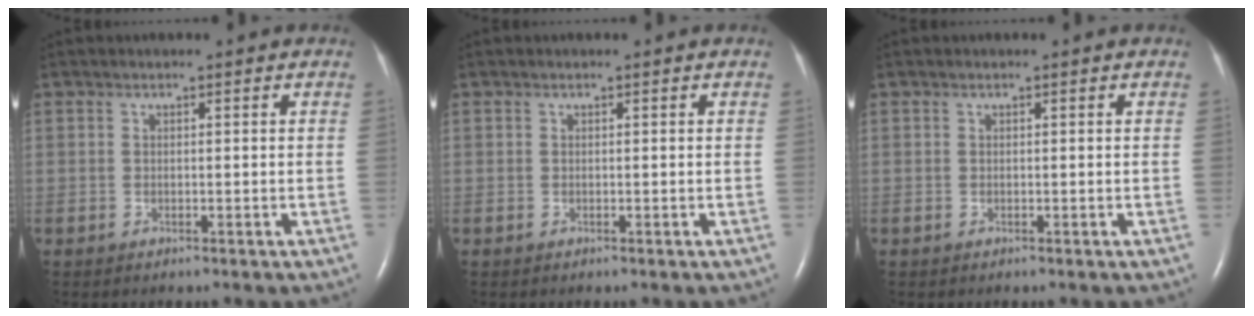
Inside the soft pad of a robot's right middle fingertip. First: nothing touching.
{"total": 0.0}
{"total": 0.0}